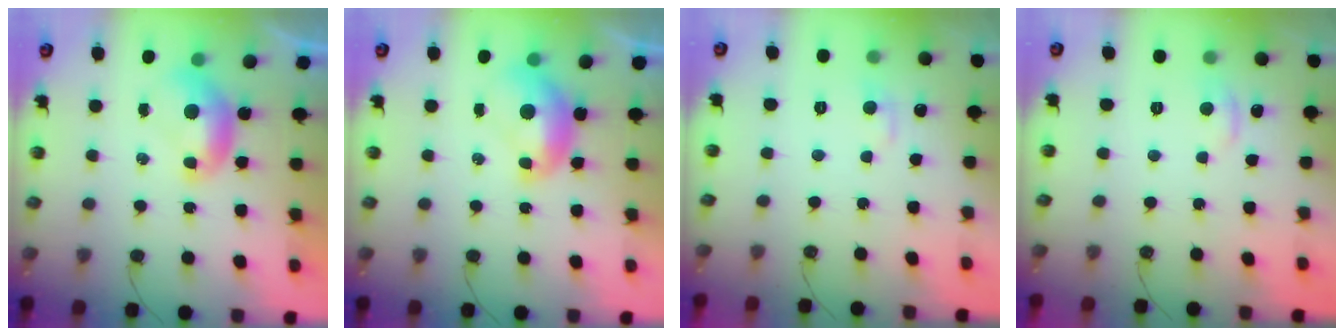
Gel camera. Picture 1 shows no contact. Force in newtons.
{"total": 1.6, "press": 1.5, "slide": 0.2}
{"total": 1.1, "press": 0.8, "slide": 0.8}
{"total": 1.2, "press": 0.7, "slide": 0.9}